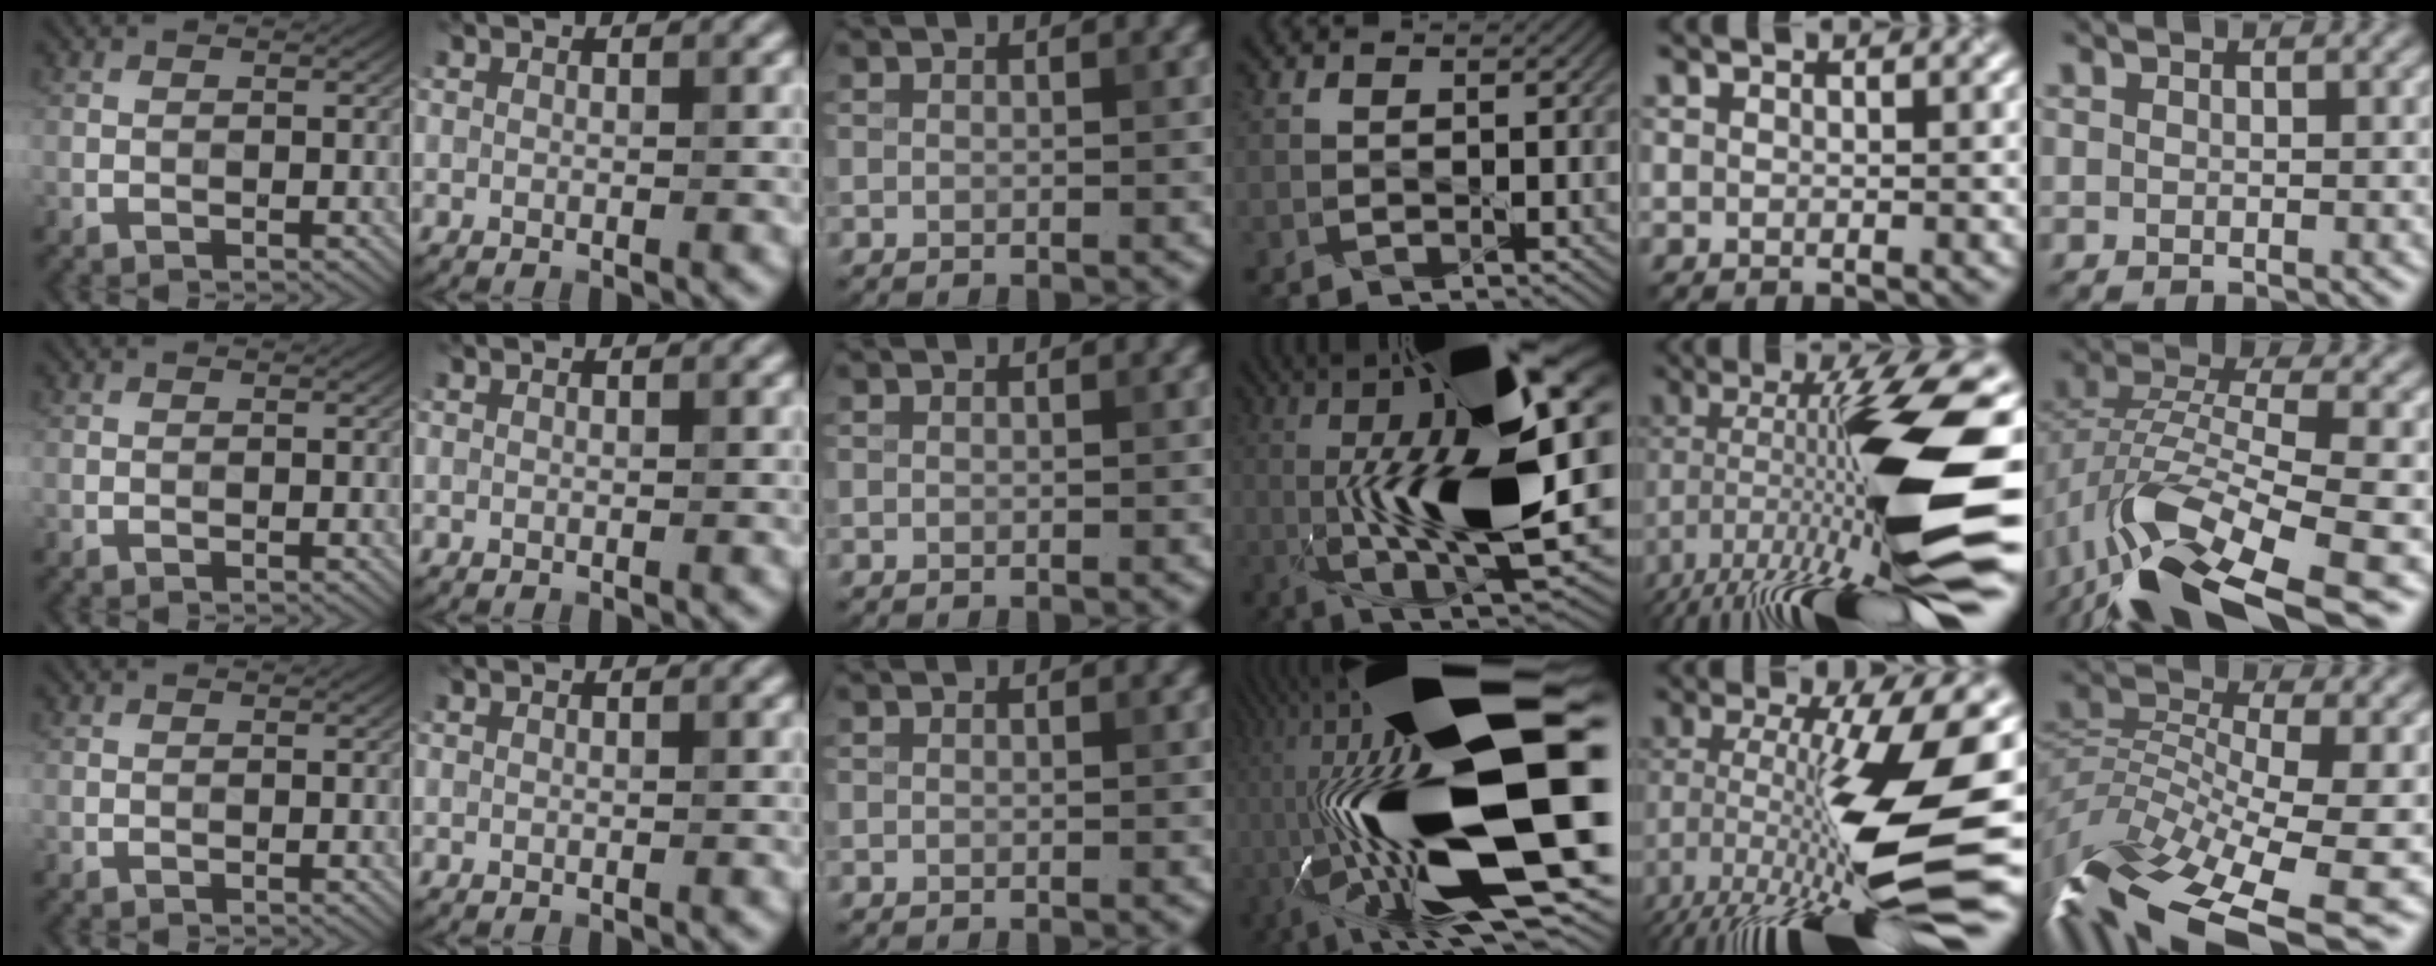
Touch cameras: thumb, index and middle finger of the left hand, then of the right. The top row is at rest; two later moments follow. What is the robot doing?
{"motion": "shake", "object": "medicine bottle"}